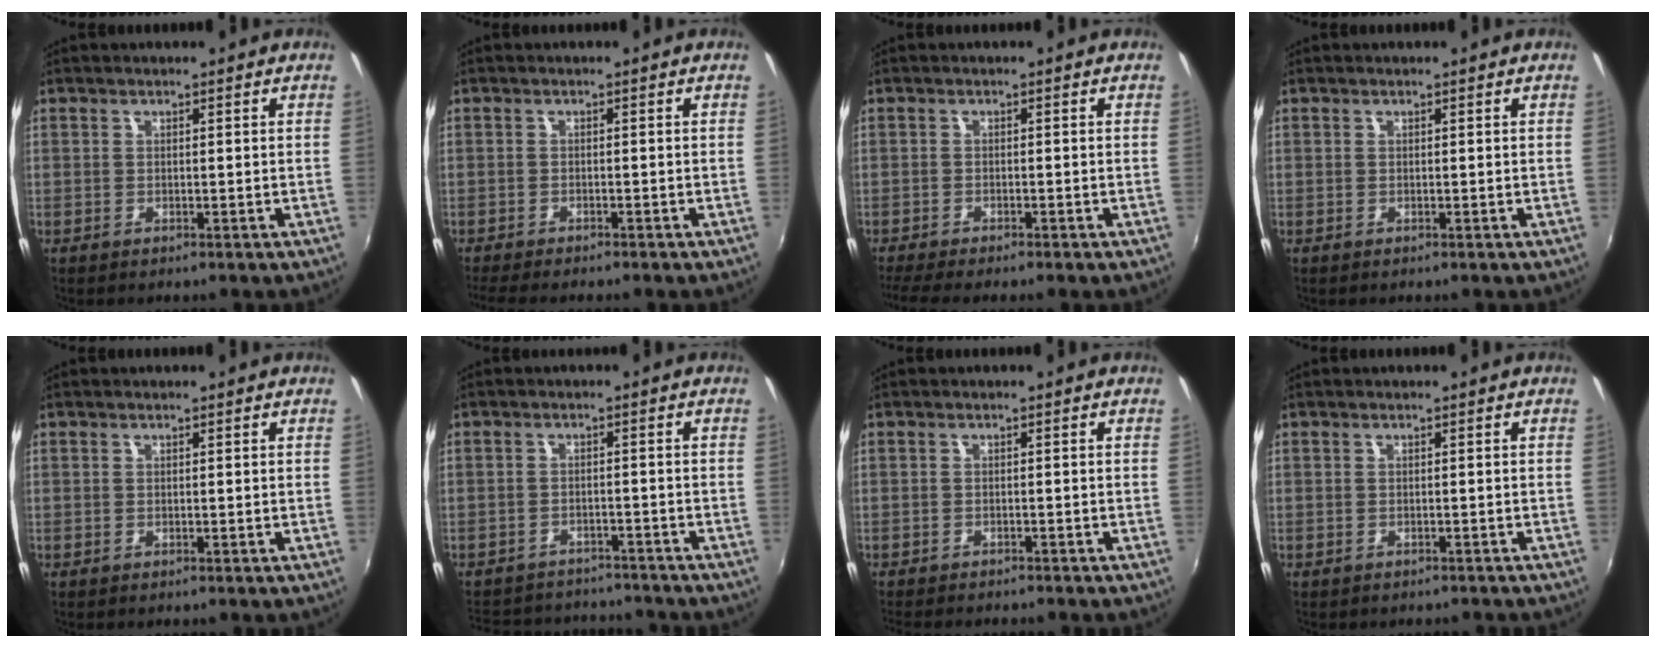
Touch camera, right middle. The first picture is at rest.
{"total": 5.2, "force": [-4.7, 0.2, 2.2], "torque": [-0.052, -0.021, -0.077]}
{"total": 5.0, "force": [-4.4, -0.2, 2.4], "torque": [-0.059, -0.020, -0.075]}
{"total": 0.0}
{"total": 0.0}
{"total": 13.0, "force": [-11.5, 4.8, 3.6], "torque": [-0.097, 0.027, -0.160]}
{"total": 4.7, "force": [-4.4, 0.5, 1.6], "torque": [-0.040, -0.016, -0.068]}
{"total": 1.7, "force": [-1.6, 0.3, 0.3], "torque": [-0.009, -0.008, -0.020]}